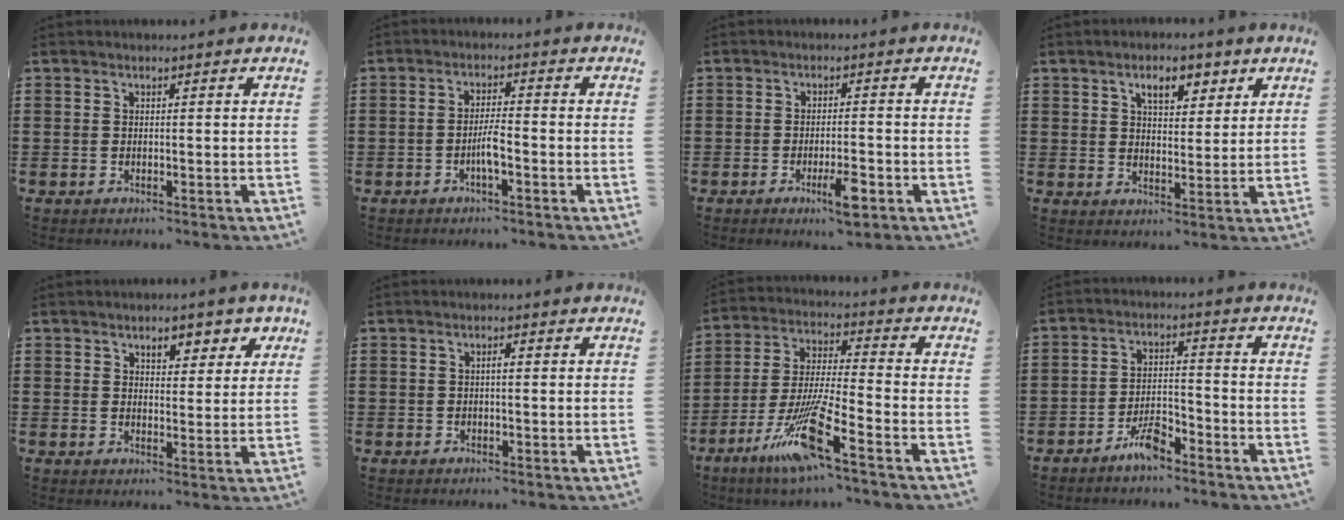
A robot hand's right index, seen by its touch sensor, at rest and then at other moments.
{"total": 3.3, "force": [-1.3, 0.4, 3.0], "torque": [-0.070, -0.004, -0.030]}
{"total": 5.0, "force": [-2.5, 1.2, 4.1], "torque": [-0.076, -0.006, -0.043]}
{"total": 5.2, "force": [3.1, 2.5, 3.3], "torque": [-0.054, 0.002, 0.048]}
{"total": 3.9, "force": [2.4, 2.1, 2.2], "torque": [-0.030, 0.001, 0.035]}
{"total": 1.1, "force": [-0.1, 0.2, 1.0], "torque": [-0.020, -0.001, -0.001]}
{"total": 12.1, "force": [-7.8, 0.5, 9.3], "torque": [-0.197, -0.006, -0.148]}
{"total": 5.3, "force": [-4.1, 1.6, 3.1], "torque": [-0.064, 0.009, -0.077]}